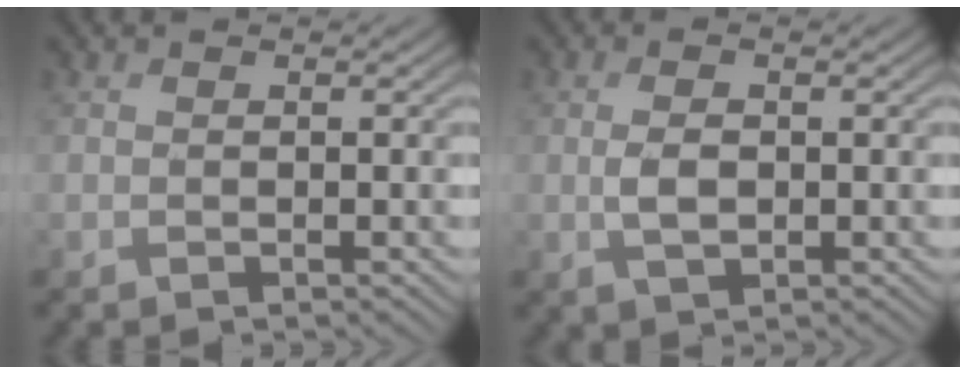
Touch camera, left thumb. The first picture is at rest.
{"total": 3.0, "force": [-0.1, 1.6, 2.5], "torque": [-0.054, -0.002, 0.000]}